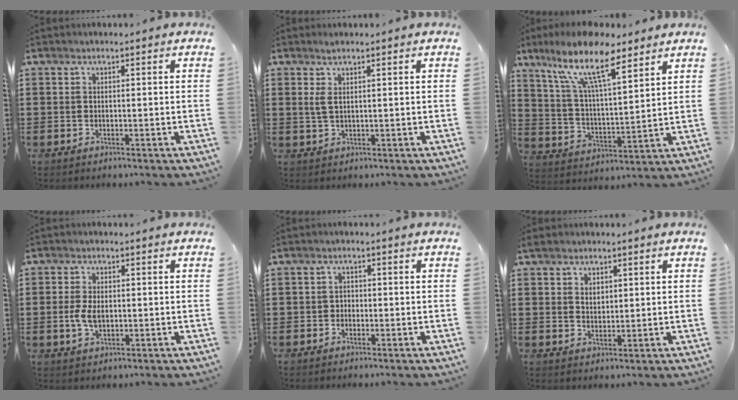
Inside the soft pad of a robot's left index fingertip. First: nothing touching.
{"total": 2.4, "force": [1.0, 0.6, 2.1], "torque": [-0.042, 0.003, 0.017]}
{"total": 12.5, "force": [8.8, 2.8, 8.4], "torque": [-0.183, -0.026, 0.155]}
{"total": 4.1, "force": [-0.3, 2.3, 3.4], "torque": [-0.085, -0.001, -0.011]}
{"total": 1.2, "force": [-0.6, 1.0, 0.3], "torque": [-0.011, 0.004, -0.014]}
{"total": 2.4, "force": [1.3, 1.6, 1.1], "torque": [-0.019, 0.004, 0.022]}